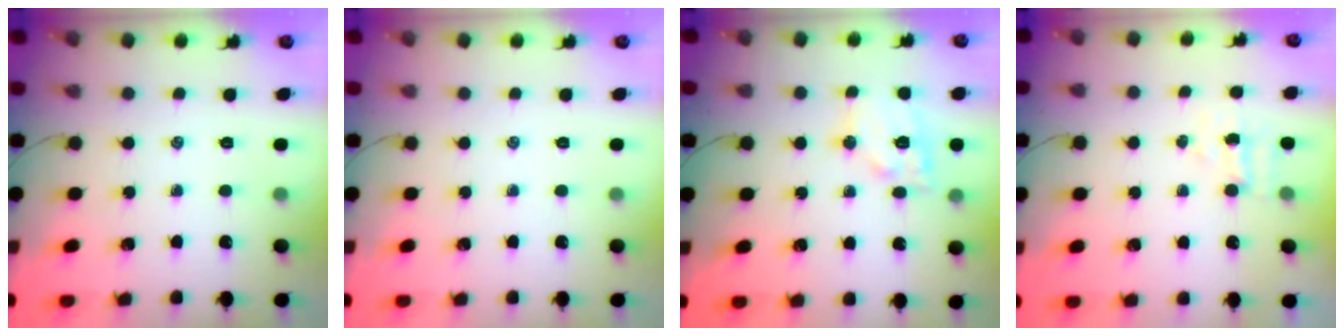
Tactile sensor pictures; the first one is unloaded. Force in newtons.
{"total": 0.0}
{"total": 12.6, "press": 12.5, "slide": 1.5}
{"total": 3.7, "press": 3.6, "slide": 1.0}